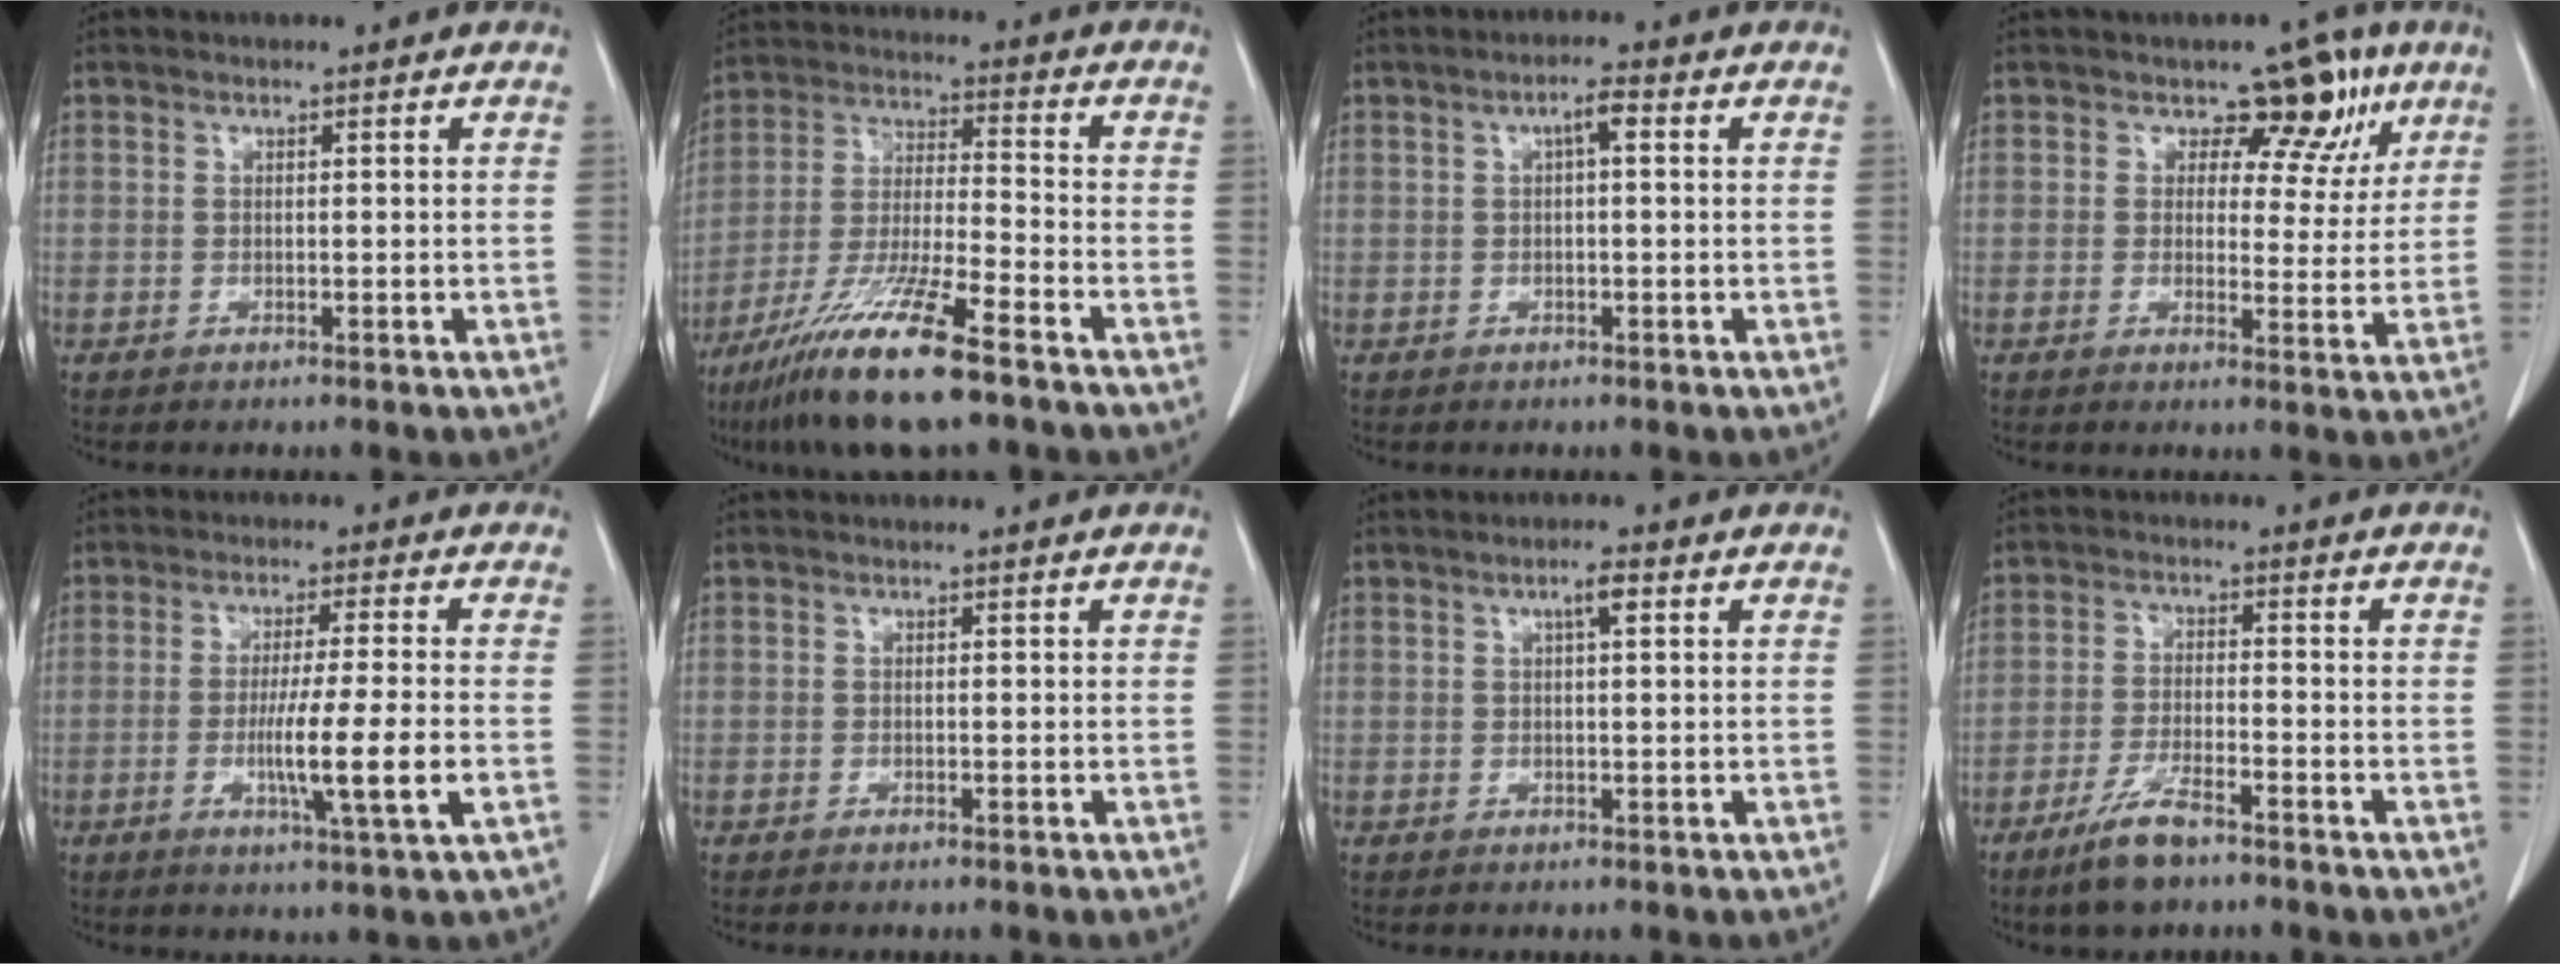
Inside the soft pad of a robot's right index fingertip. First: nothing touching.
{"total": 14.9, "force": [-9.8, 0.9, 11.2], "torque": [-0.230, -0.040, -0.183]}
{"total": 2.8, "force": [0.8, 0.6, 2.6], "torque": [-0.045, 0.011, 0.011]}
{"total": 7.7, "force": [4.5, 5.1, 3.7], "torque": [-0.019, 0.004, 0.049]}
{"total": 9.3, "force": [-2.1, -0.7, 9.0], "torque": [-0.154, -0.021, -0.039]}
{"total": 0.0}
{"total": 2.5, "force": [1.1, 0.4, 2.3], "torque": [-0.039, 0.004, 0.017]}
{"total": 6.6, "force": [-4.7, 1.2, 4.5], "torque": [-0.096, -0.010, -0.086]}